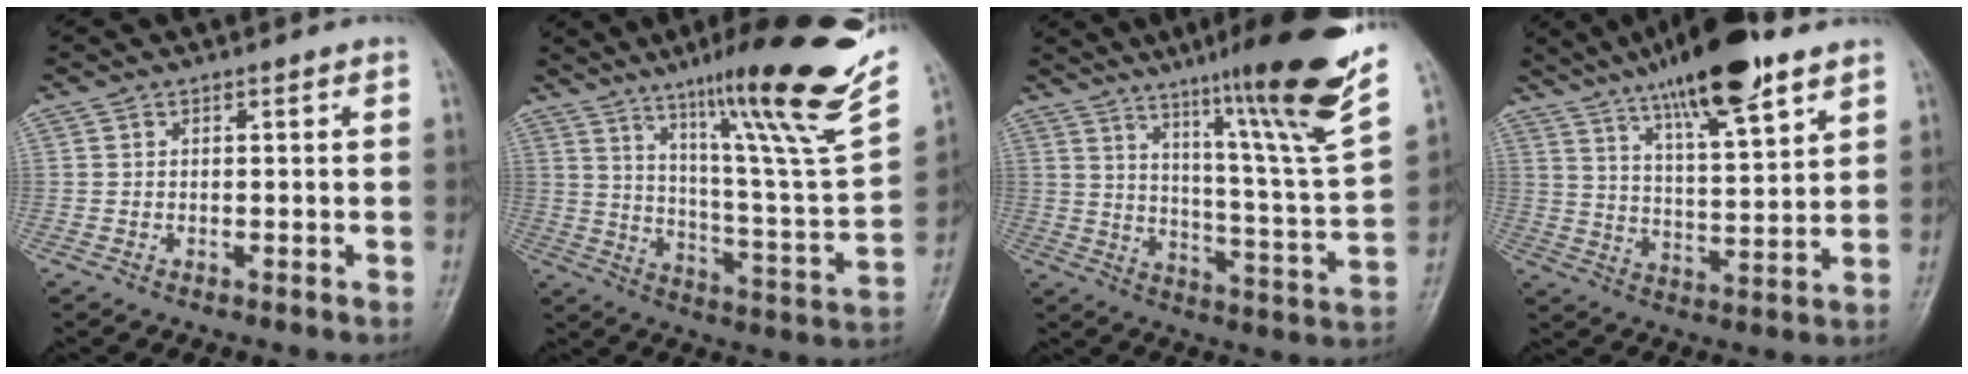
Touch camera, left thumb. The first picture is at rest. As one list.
[{"total": 27.3, "force": [17.1, 2.5, 21.0], "torque": [-0.295, -0.066, 0.264]}, {"total": 24.1, "force": [15.3, 1.2, 18.5], "torque": [-0.250, -0.070, 0.226]}, {"total": 17.7, "force": [11.7, 3.9, 12.7], "torque": [-0.193, -0.044, 0.197]}]